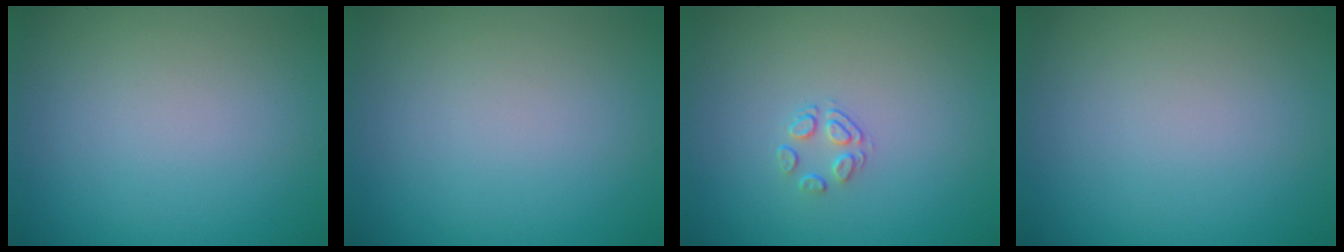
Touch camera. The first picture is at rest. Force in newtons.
{"total": 0.0}
{"total": 1.5, "press": 0.8, "slide": 1.3}
{"total": 0.0}